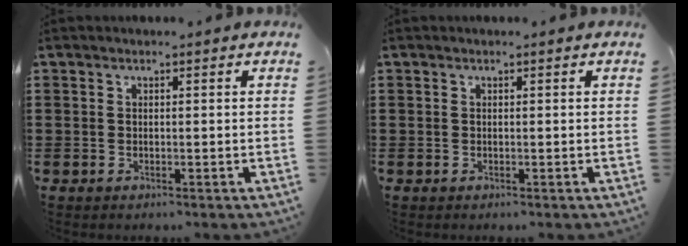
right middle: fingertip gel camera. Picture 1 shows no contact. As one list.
[{"total": 0.0}]